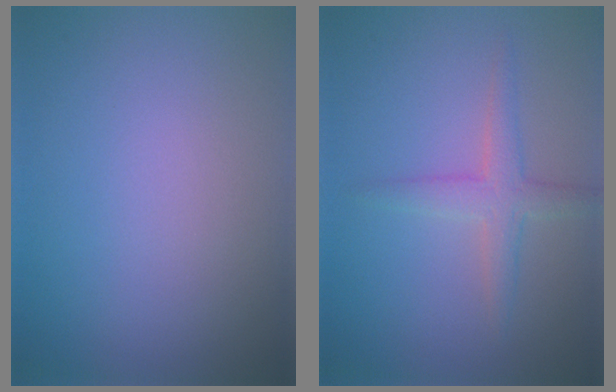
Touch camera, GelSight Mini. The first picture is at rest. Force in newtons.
{"total": 2.4, "press": 2.4, "slide": 0.2}